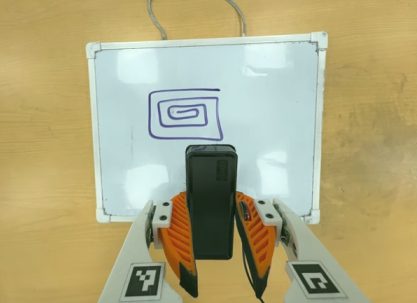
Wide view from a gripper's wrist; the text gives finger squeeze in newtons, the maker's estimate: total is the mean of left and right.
{"total": 5.8, "left": 4.2, "right": 7.3}